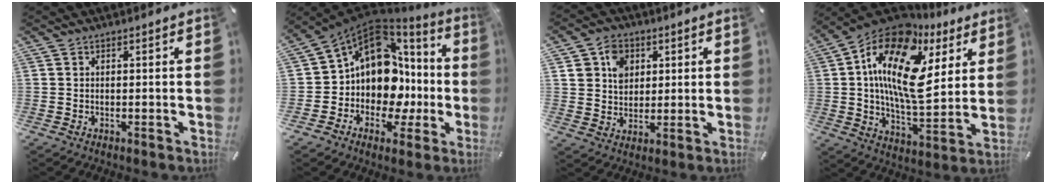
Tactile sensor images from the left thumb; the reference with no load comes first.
{"total": 15.6, "force": [2.1, 12.8, 8.6], "torque": [-0.152, -0.037, 0.043]}
{"total": 7.7, "force": [2.6, 6.6, 2.9], "torque": [-0.044, 0.004, 0.045]}
{"total": 20.6, "force": [6.1, 11.0, 16.3], "torque": [-0.306, -0.030, 0.098]}